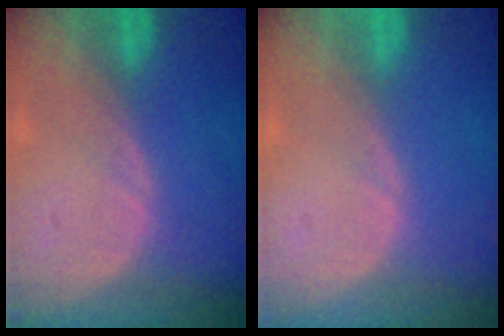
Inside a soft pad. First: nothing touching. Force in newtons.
{"total": 0.0}